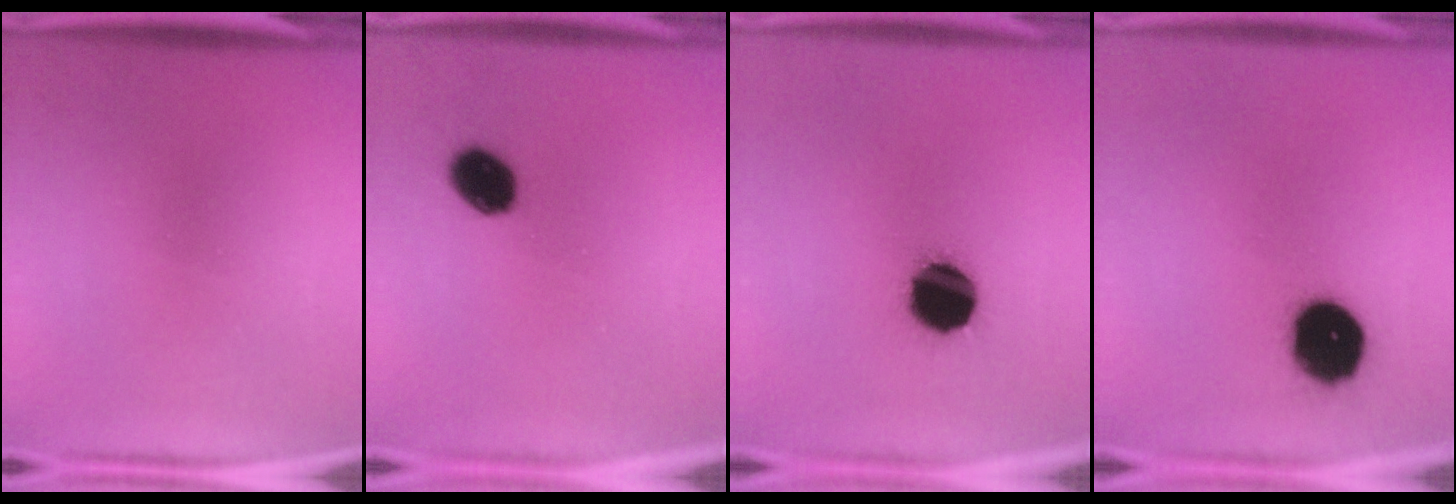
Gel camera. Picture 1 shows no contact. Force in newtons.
{"total": 7.5}
{"total": 14.7}
{"total": 14.3}